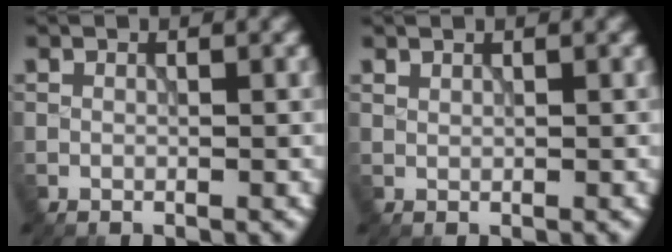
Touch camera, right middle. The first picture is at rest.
{"total": 0.6, "force": [0.6, 0.1, 0.1], "torque": [-0.004, -0.001, 0.017]}